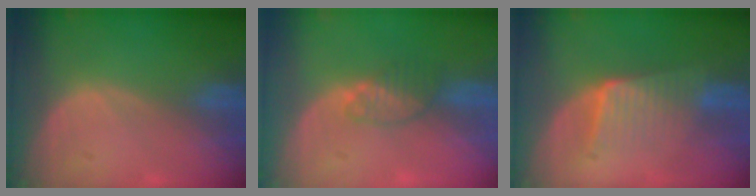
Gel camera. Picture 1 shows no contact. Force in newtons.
{"total": 3.3, "press": 3.1, "slide": 1.1}
{"total": 6.6, "press": 5.8, "slide": 3.1}